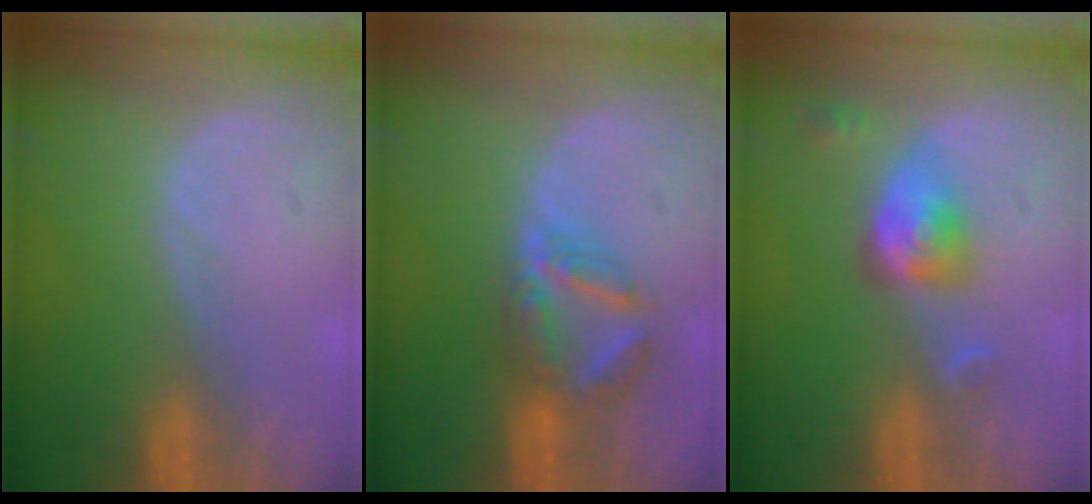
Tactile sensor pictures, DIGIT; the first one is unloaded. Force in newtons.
{"total": 5.9, "press": 5.9, "slide": 0.5}
{"total": 5.2, "press": 4.7, "slide": 2.2}